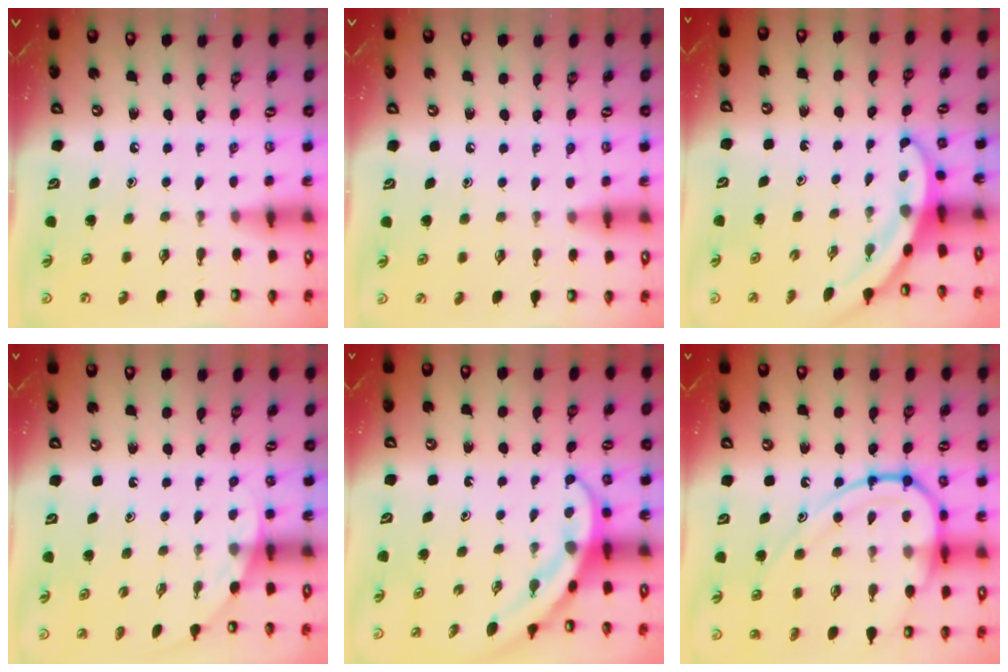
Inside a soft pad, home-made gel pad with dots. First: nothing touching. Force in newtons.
{"total": 3.6, "press": 3.5, "slide": 0.5}
{"total": 3.1, "press": 3.1, "slide": 0.1}
{"total": 1.8, "press": 1.8, "slide": 0.1}
{"total": 4.0, "press": 3.9, "slide": 0.4}
{"total": 14.9, "press": 14.8, "slide": 1.3}